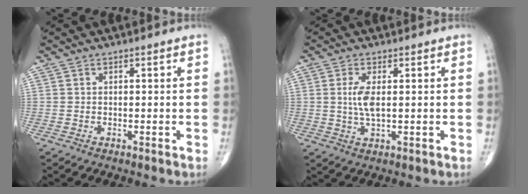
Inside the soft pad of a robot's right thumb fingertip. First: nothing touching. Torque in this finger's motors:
{"motor_torque": [-0.38, -0.14, 0.39, 0.16, 0.02]}